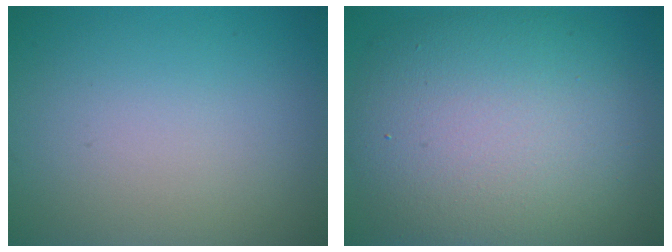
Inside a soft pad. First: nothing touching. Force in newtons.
{"total": 11.2, "press": 11.2, "slide": 0.4}